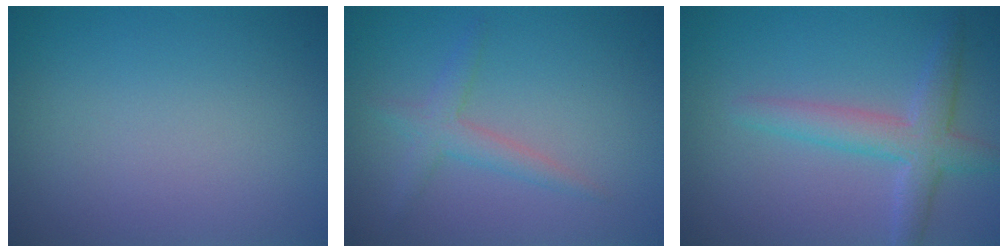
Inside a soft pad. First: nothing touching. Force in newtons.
{"total": 2.1, "press": 2.1, "slide": 0.2}
{"total": 3.7, "press": 3.7, "slide": 0.1}